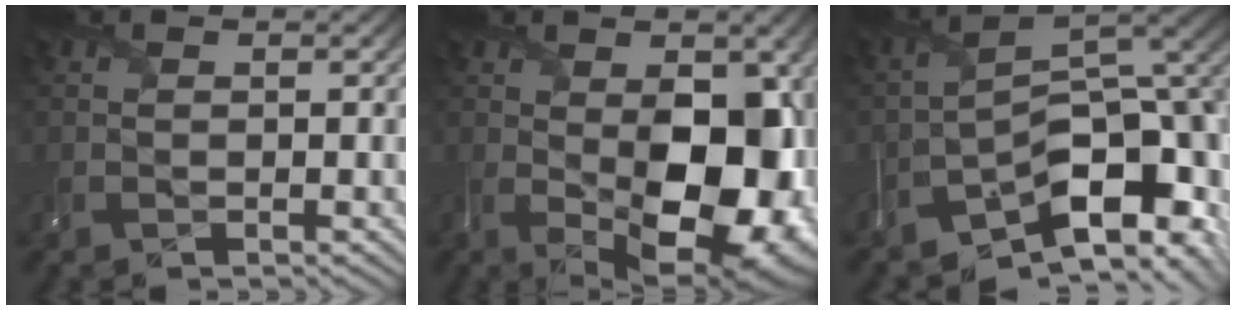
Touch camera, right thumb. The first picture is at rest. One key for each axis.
{"total": 14.8, "fx": -0.7, "fy": 8.2, "fz": 12.3, "tx": -0.170, "ty": -0.028, "tz": 0.009}
{"total": 10.8, "fx": -6.4, "fy": 4.7, "fz": 7.3, "tx": -0.100, "ty": -0.006, "tz": -0.121}